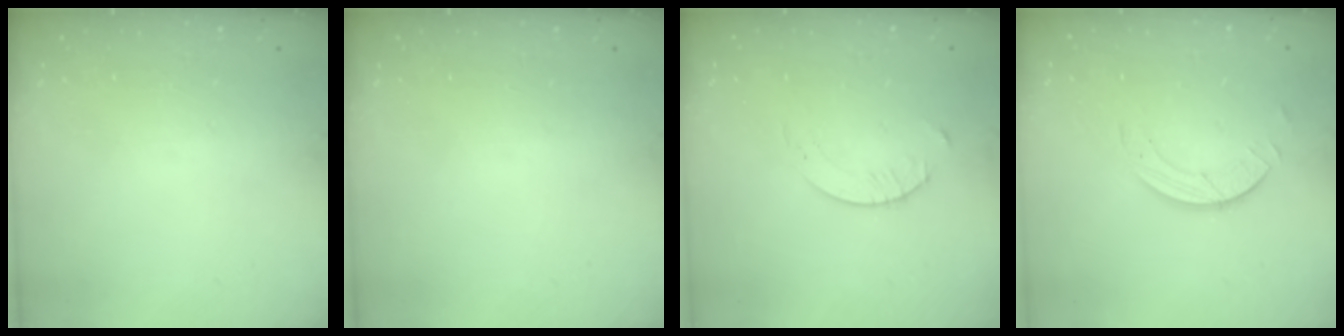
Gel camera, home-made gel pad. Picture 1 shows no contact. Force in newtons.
{"total": 0.0}
{"total": 4.1, "press": 4.0, "slide": 0.5}
{"total": 3.9, "press": 3.9, "slide": 0.4}